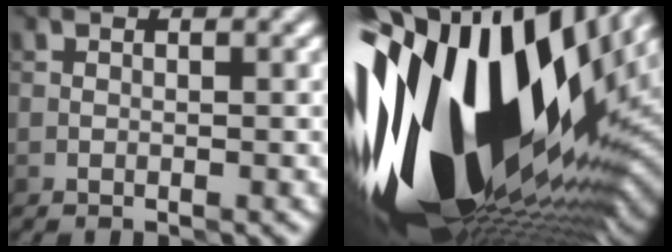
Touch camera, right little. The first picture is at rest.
{"total": 20.2, "force": [0.8, 10.9, 17.0], "torque": [-0.339, -0.033, 0.011]}